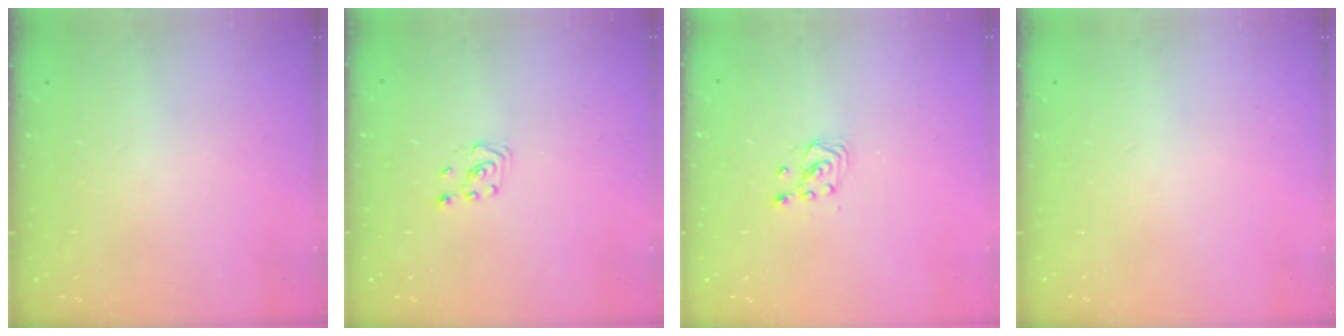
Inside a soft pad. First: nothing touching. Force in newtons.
{"total": 1.9, "press": 1.8, "slide": 0.6}
{"total": 2.5, "press": 2.2, "slide": 1.1}
{"total": 0.0}